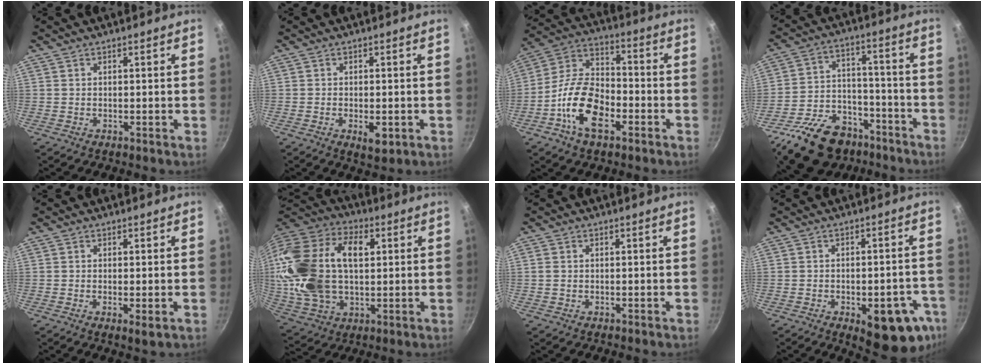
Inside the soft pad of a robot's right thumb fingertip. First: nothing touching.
{"total": 3.9, "force": [-1.2, 1.7, 3.2], "torque": [-0.045, -0.003, -0.014]}
{"total": 15.6, "force": [-6.0, 8.5, 11.5], "torque": [-0.199, 0.046, -0.128]}
{"total": 19.9, "force": [-13.1, 11.9, 9.2], "torque": [-0.133, 0.084, -0.205]}
{"total": 2.1, "force": [-0.3, 0.4, 2.0], "torque": [-0.038, -0.010, -0.006]}
{"total": 25.9, "force": [4.0, 16.5, 19.5], "torque": [-0.377, 0.019, 0.069]}
{"total": 0.9, "force": [0.0, 0.8, 0.5], "torque": [-0.010, 0.003, -0.001]}
{"total": 15.0, "force": [-6.2, 6.9, 11.8], "torque": [-0.092, 0.015, -0.074]}